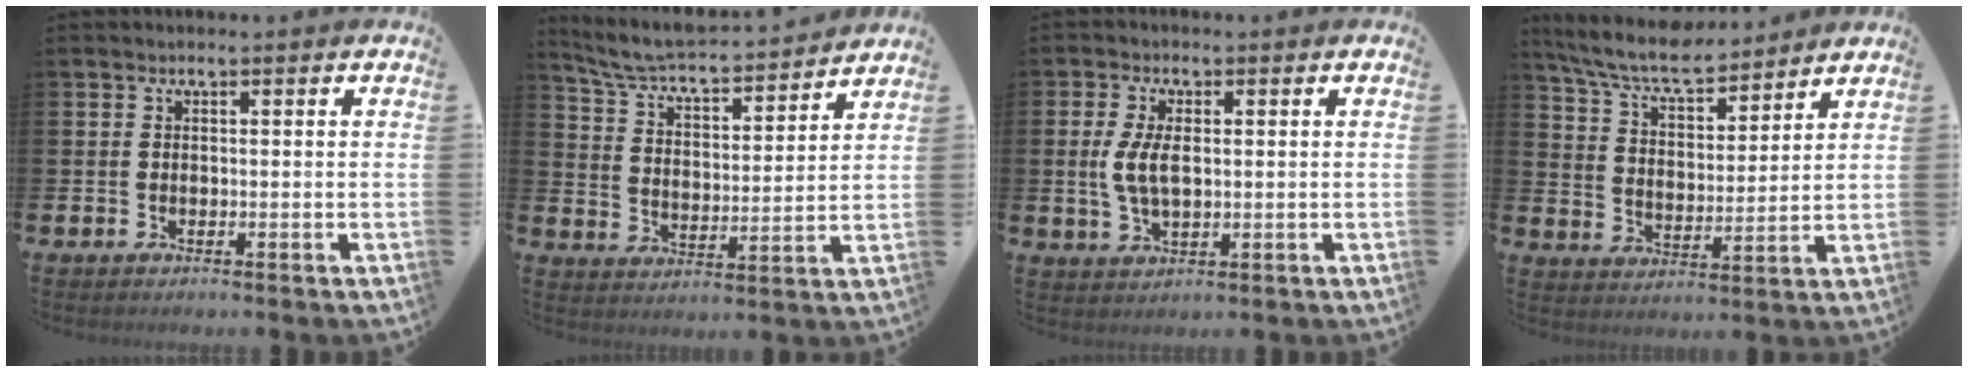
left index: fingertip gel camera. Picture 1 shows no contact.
{"total": 5.9, "force": [5.6, 0.6, 1.8], "torque": [-0.062, -0.050, 0.089]}
{"total": 4.8, "force": [0.8, 2.3, 4.1], "torque": [-0.084, 0.003, 0.008]}
{"total": 7.7, "force": [7.1, 1.3, 2.8], "torque": [-0.088, -0.037, 0.126]}